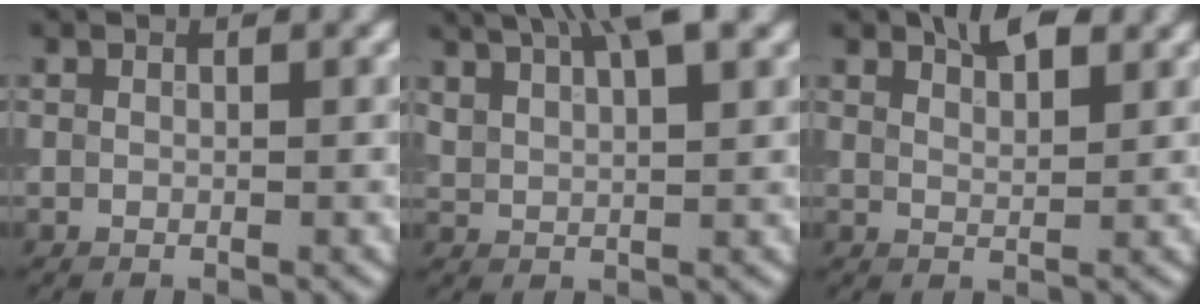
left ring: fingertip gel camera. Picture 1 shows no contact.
{"total": 6.2, "force": [4.2, 1.7, 4.2], "torque": [-0.066, 0.025, 0.060]}
{"total": 2.3, "force": [2.0, 0.5, 1.0], "torque": [-0.011, 0.005, 0.034]}